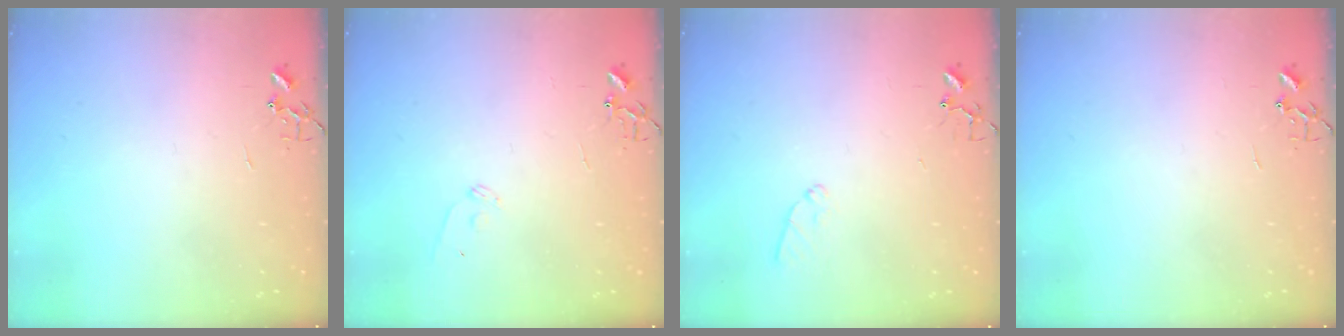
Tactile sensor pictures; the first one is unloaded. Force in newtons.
{"total": 7.1, "press": 7.0, "slide": 0.7}
{"total": 5.7, "press": 5.7, "slide": 0.6}
{"total": 0.0}